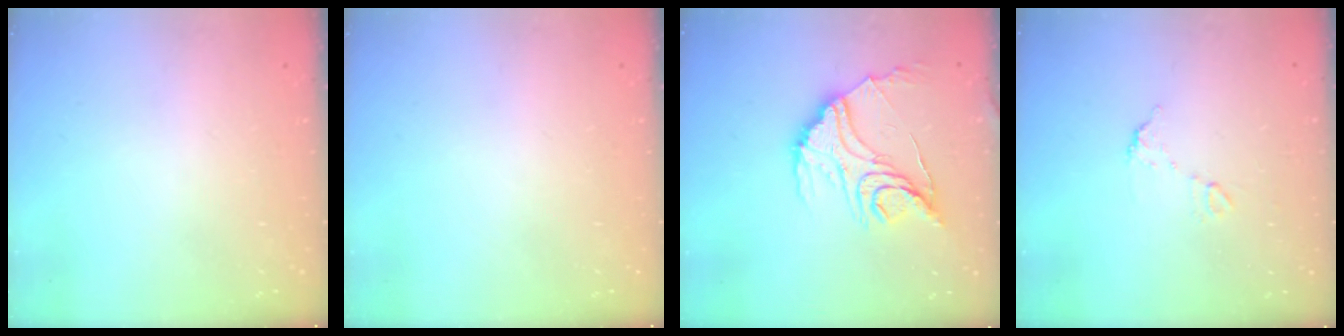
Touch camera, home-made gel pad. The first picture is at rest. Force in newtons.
{"total": 0.0}
{"total": 17.0, "press": 17.0, "slide": 1.3}
{"total": 6.7, "press": 6.7, "slide": 0.2}